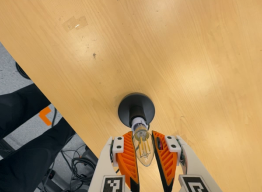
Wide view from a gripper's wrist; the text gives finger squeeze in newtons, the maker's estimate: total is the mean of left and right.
{"total": 16.0, "left": 17.9, "right": 14.2}